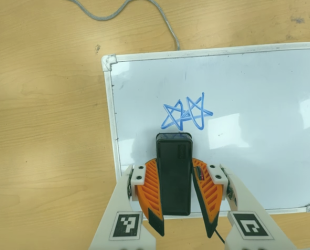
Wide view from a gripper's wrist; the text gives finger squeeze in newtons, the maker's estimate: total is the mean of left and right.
{"total": 7.6, "left": 6.1, "right": 9.1}